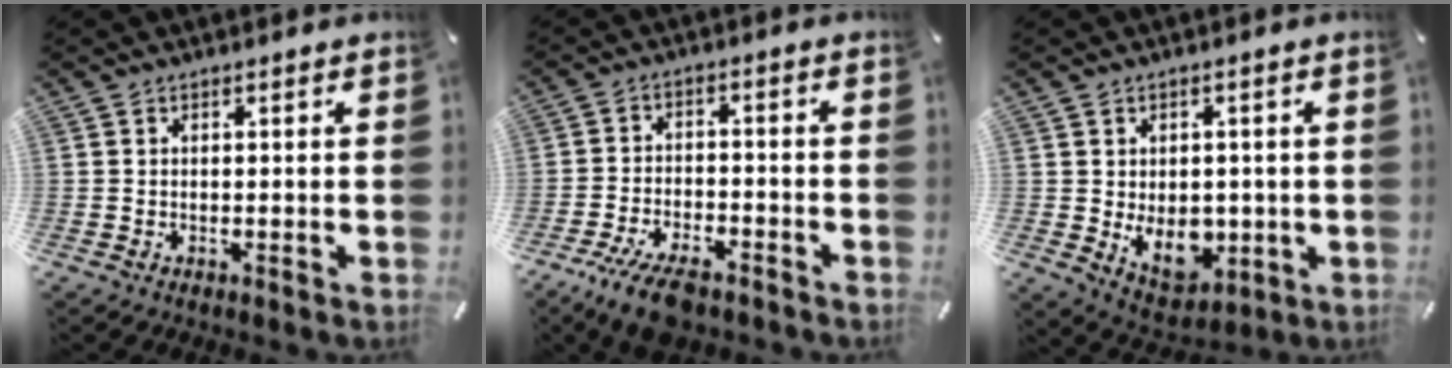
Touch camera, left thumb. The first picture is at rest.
{"total": 8.7, "force": [-6.3, 3.4, 4.9], "torque": [-0.093, 0.028, -0.114]}
{"total": 9.9, "force": [-1.8, 7.3, 6.4], "torque": [-0.090, -0.004, -0.027]}